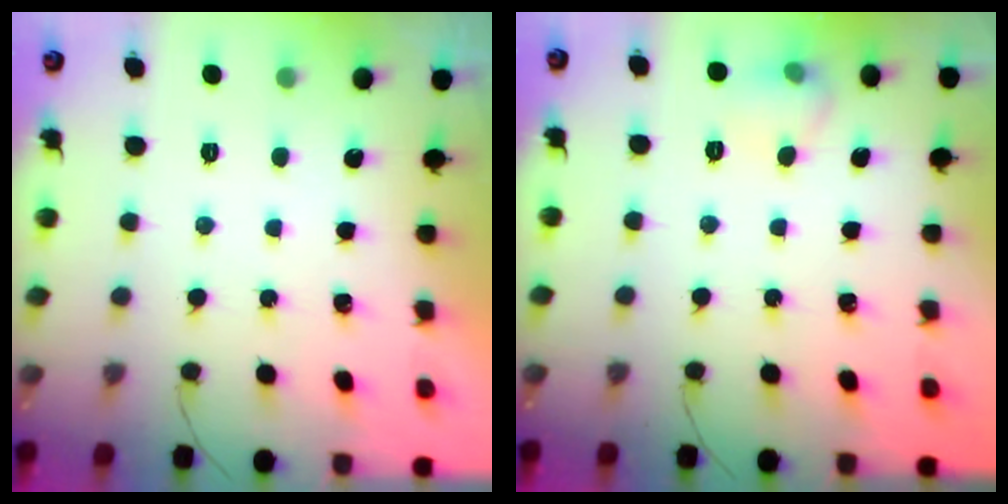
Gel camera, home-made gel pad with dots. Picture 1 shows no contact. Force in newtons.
{"total": 6.7, "press": 5.8, "slide": 3.4}